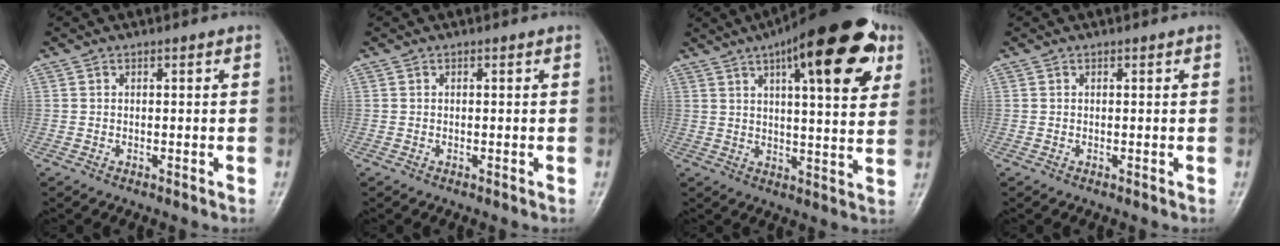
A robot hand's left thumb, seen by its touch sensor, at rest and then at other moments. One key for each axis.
{"total": 0.0}
{"total": 21.6, "fx": 10.1, "fy": 6.6, "fz": 18.0, "tx": -0.235, "ty": -0.008, "tz": 0.138}
{"total": 0.0}